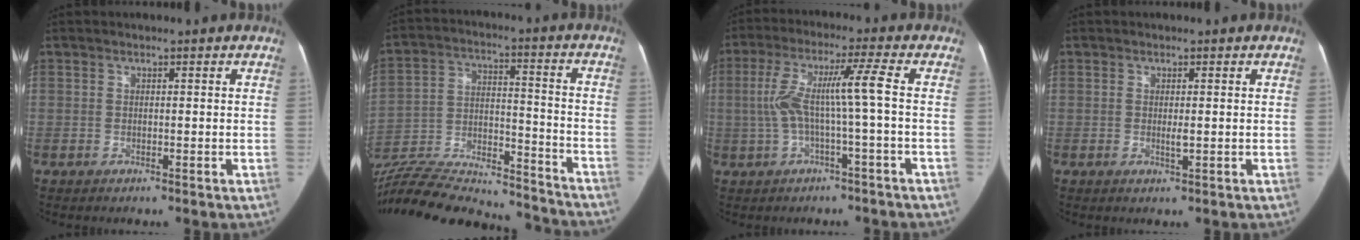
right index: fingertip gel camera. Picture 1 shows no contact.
{"total": 28.9, "force": [-26.4, 5.5, 10.4], "torque": [-0.192, -0.015, -0.395]}
{"total": 8.2, "force": [-0.5, -0.8, 8.1], "torque": [-0.169, 0.029, -0.006]}
{"total": 1.1, "force": [-0.1, 0.1, 1.1], "torque": [-0.016, -0.004, -0.004]}